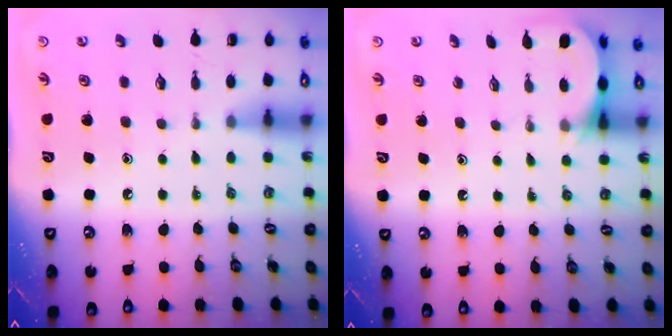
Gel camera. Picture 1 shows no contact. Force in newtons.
{"total": 4.1, "press": 4.0, "slide": 0.4}